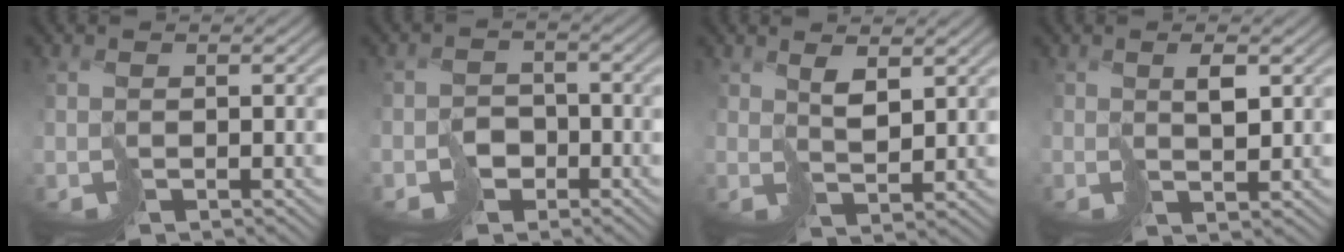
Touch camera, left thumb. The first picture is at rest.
{"total": 2.5, "force": [-1.8, 1.7, -0.2], "torque": [0.021, 0.004, -0.034]}
{"total": 3.0, "force": [2.8, -0.2, 0.8], "torque": [-0.015, 0.007, 0.061]}
{"total": 2.0, "force": [1.8, -0.3, 0.7], "torque": [-0.009, 0.009, 0.041]}